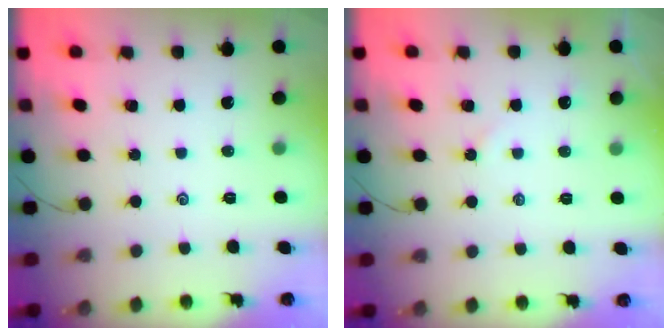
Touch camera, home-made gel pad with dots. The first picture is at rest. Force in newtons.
{"total": 3.8, "press": 3.8, "slide": 0.4}